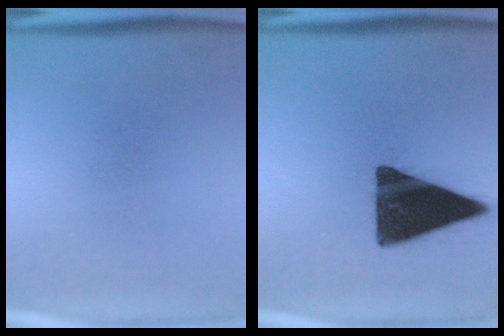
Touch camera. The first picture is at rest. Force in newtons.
{"total": 16.3}